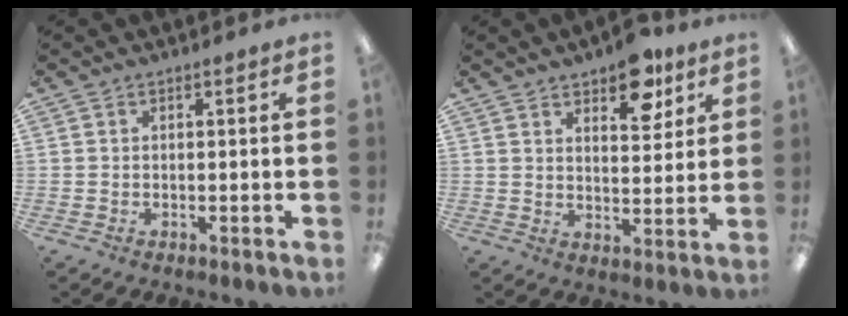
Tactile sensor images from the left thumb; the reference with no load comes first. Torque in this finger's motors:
{"motor_torque": [-0.04, 0.15, -0.05, -0.10, 0.04]}